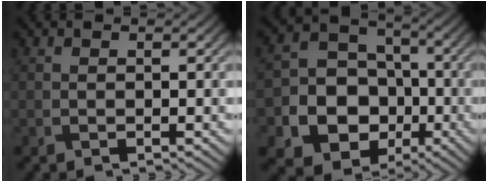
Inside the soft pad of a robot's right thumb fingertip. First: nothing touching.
{"total": 14.2, "force": [-4.4, 12.1, 6.0], "torque": [-0.144, -0.046, -0.105]}